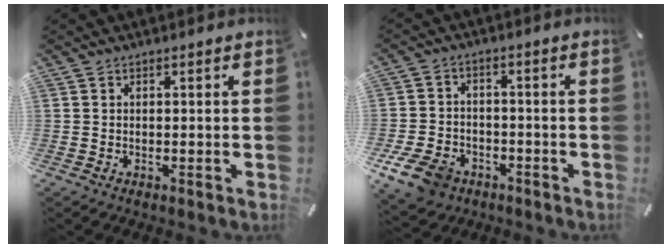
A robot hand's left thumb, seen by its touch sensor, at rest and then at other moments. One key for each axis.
{"total": 9.2, "fx": -5.2, "fy": 6.4, "fz": 3.9, "tx": -0.091, "ty": 0.032, "tz": -0.096}